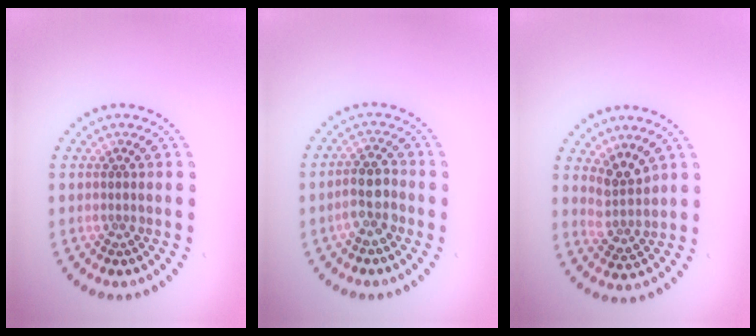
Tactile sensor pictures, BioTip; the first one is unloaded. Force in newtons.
{"total": 2.8, "press": 2.6, "slide": 1.2}
{"total": 2.5, "press": 1.9, "slide": 1.7}